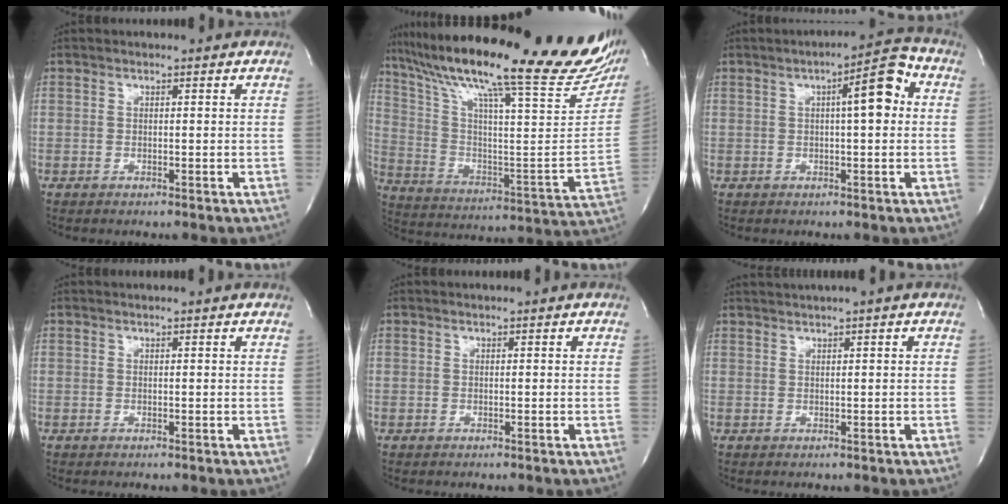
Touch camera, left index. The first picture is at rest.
{"total": 34.4, "force": [27.2, 2.6, 20.9], "torque": [-0.323, -0.066, 0.382]}
{"total": 6.9, "force": [1.2, 1.3, 6.7], "torque": [-0.094, 0.019, 0.009]}
{"total": 1.2, "force": [1.1, -0.2, 0.3], "torque": [-0.016, -0.002, 0.014]}
{"total": 0.7, "force": [0.7, 0.0, 0.2], "torque": [-0.006, 0.002, 0.007]}
{"total": 2.3, "force": [1.8, -0.9, 1.0], "torque": [-0.016, 0.009, 0.037]}